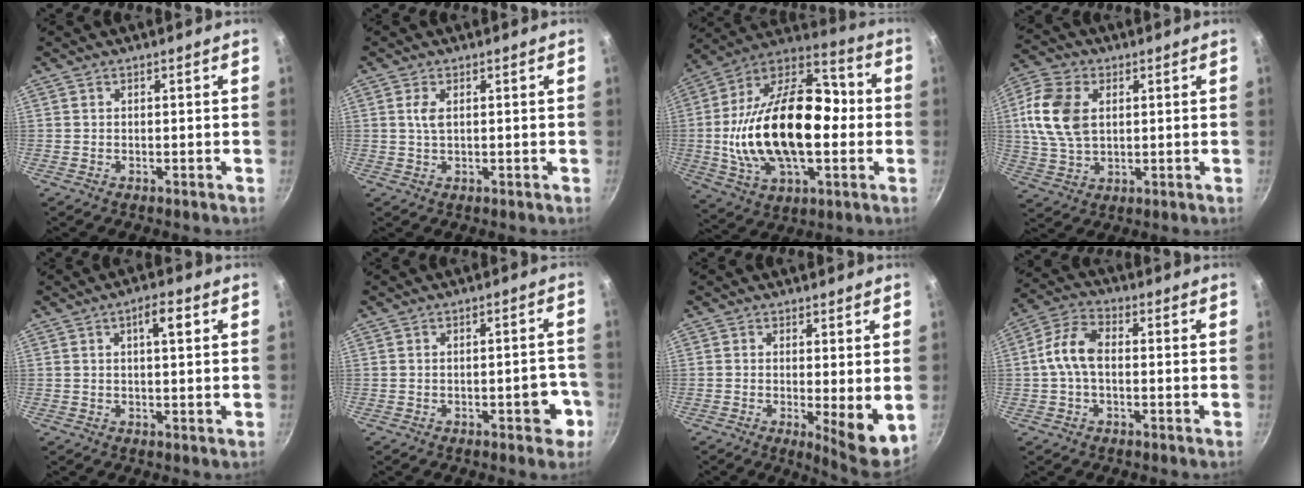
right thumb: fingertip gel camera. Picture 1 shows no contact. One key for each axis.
{"total": 2.3, "fx": 0.6, "fy": 1.0, "fz": 1.9, "tx": -0.040, "ty": -0.002, "tz": 0.013}
{"total": 29.1, "fx": -1.7, "fy": 16.6, "fz": 23.8, "tx": -0.411, "ty": 0.041, "tz": -0.034}
{"total": 12.2, "fx": 2.3, "fy": 8.0, "fz": 8.9, "tx": -0.165, "ty": 0.000, "tz": 0.040}
{"total": 4.6, "fx": 1.5, "fy": 1.4, "fz": 4.1, "tx": -0.058, "ty": 0.003, "tz": 0.020}
{"total": 5.7, "fx": -2.4, "fy": 2.4, "fz": 4.5, "tx": -0.034, "ty": 0.023, "tz": -0.029}
{"total": 7.7, "fx": -0.4, "fy": 1.9, "fz": 7.4, "tx": -0.099, "ty": -0.021, "tz": -0.001}
{"total": 7.9, "fx": -0.3, "fy": 4.4, "fz": 6.5, "tx": -0.129, "ty": 0.032, "tz": -0.017}